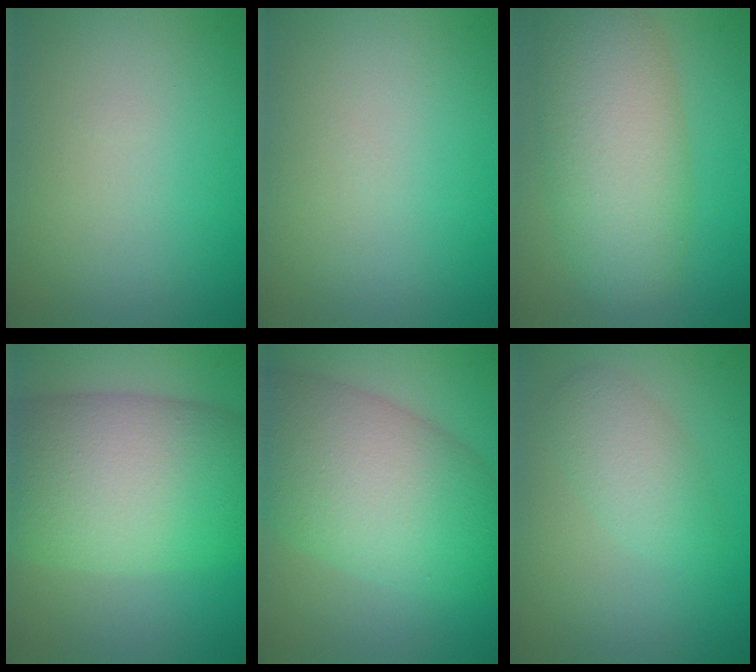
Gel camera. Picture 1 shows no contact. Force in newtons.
{"total": 0.0}
{"total": 7.7, "press": 7.7, "slide": 0.6}
{"total": 12.0, "press": 12.0, "slide": 0.6}
{"total": 10.4, "press": 10.3, "slide": 0.3}
{"total": 4.0, "press": 4.0, "slide": 0.1}